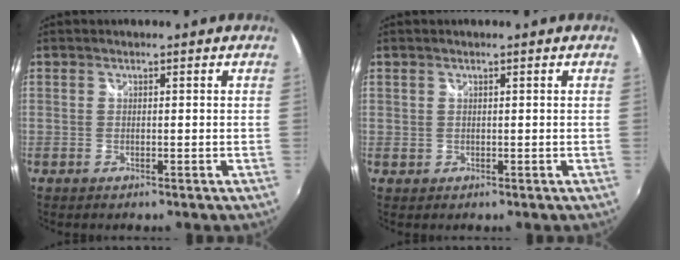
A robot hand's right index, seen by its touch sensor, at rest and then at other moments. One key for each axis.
{"total": 0.7, "fx": 0.4, "fy": 0.6, "fz": 0.0, "tx": 0.002, "ty": 0.002, "tz": 0.006}